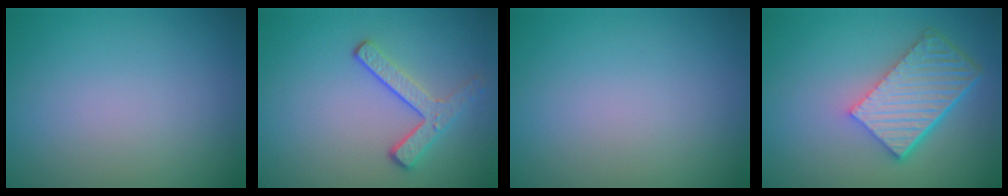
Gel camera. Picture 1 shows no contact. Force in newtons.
{"total": 2.9, "press": 2.3, "slide": 1.7}
{"total": 0.0}
{"total": 6.5, "press": 4.6, "slide": 4.6}